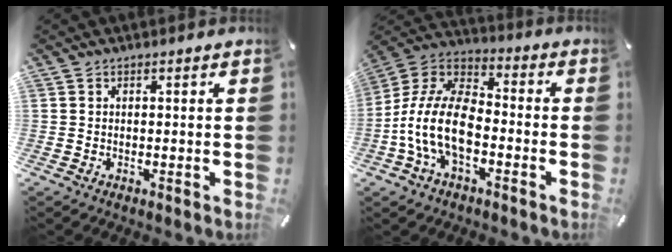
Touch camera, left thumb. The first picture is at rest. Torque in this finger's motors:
{"motor_torque": [-0.06, 1.74, 1.75, 1.02, 0.32]}